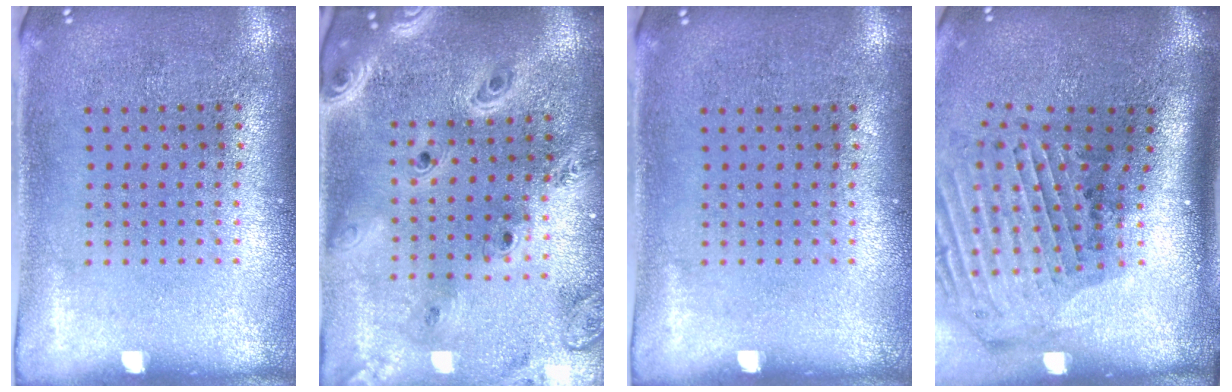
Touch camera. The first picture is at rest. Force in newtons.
{"total": 3.3, "press": 2.7, "slide": 2.0}
{"total": 0.0}
{"total": 2.9, "press": 2.1, "slide": 2.0}